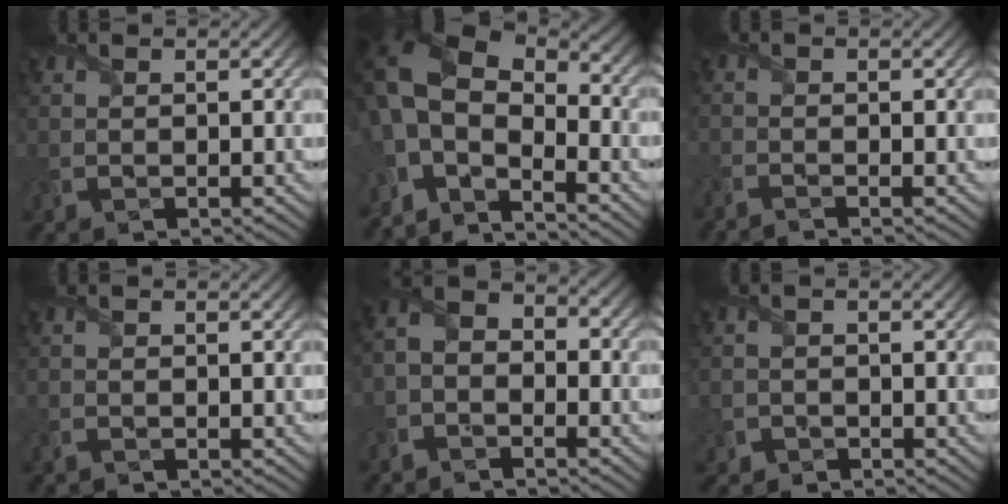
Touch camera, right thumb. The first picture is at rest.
{"total": 10.8, "force": [-2.7, 6.1, 8.5], "torque": [-0.198, -0.002, -0.063]}
{"total": 1.9, "force": [-1.7, 0.0, 0.7], "torque": [-0.018, -0.004, -0.039]}
{"total": 0.9, "force": [-0.9, 0.1, 0.1], "torque": [0.001, -0.002, -0.020]}
{"total": 4.5, "force": [-2.9, 2.6, 2.2], "torque": [-0.050, 0.000, -0.074]}
{"total": 2.1, "force": [-1.7, 1.3, 0.2], "torque": [0.001, 0.000, -0.035]}